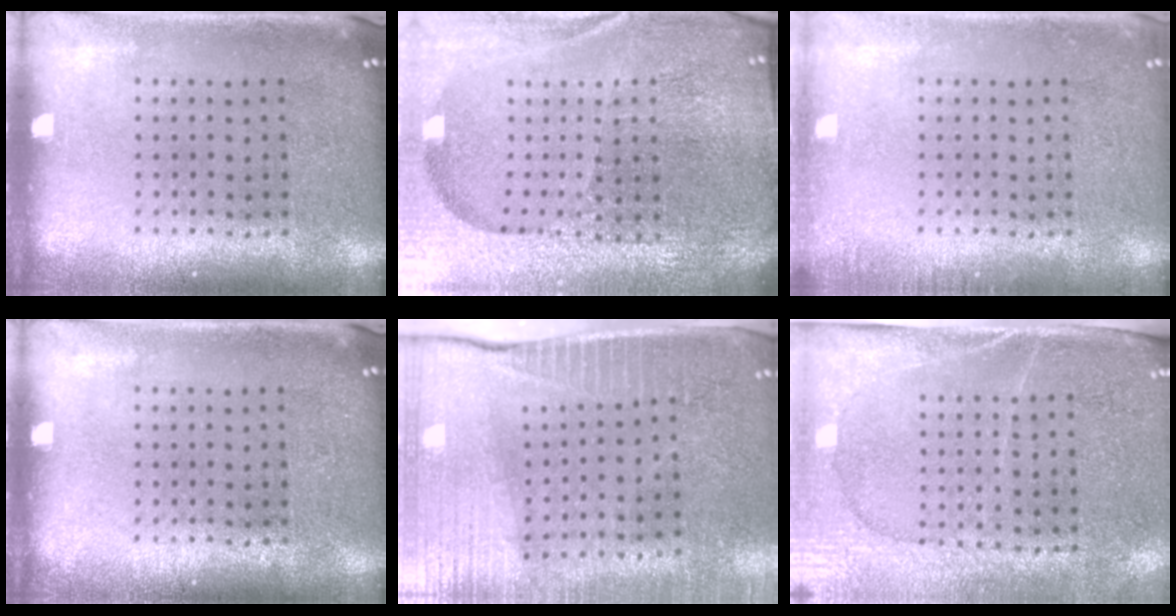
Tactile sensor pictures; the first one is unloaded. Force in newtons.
{"total": 5.4, "press": 5.0, "slide": 2.1}
{"total": 1.1, "press": 1.0, "slide": 0.2}
{"total": 0.0}
{"total": 3.7, "press": 3.4, "slide": 1.5}
{"total": 2.9, "press": 2.5, "slide": 1.4}